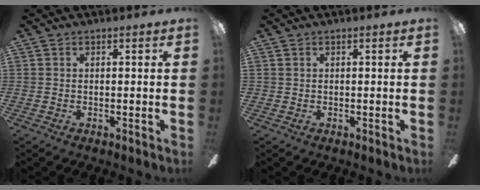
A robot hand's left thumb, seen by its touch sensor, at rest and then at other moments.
{"total": 0.0}